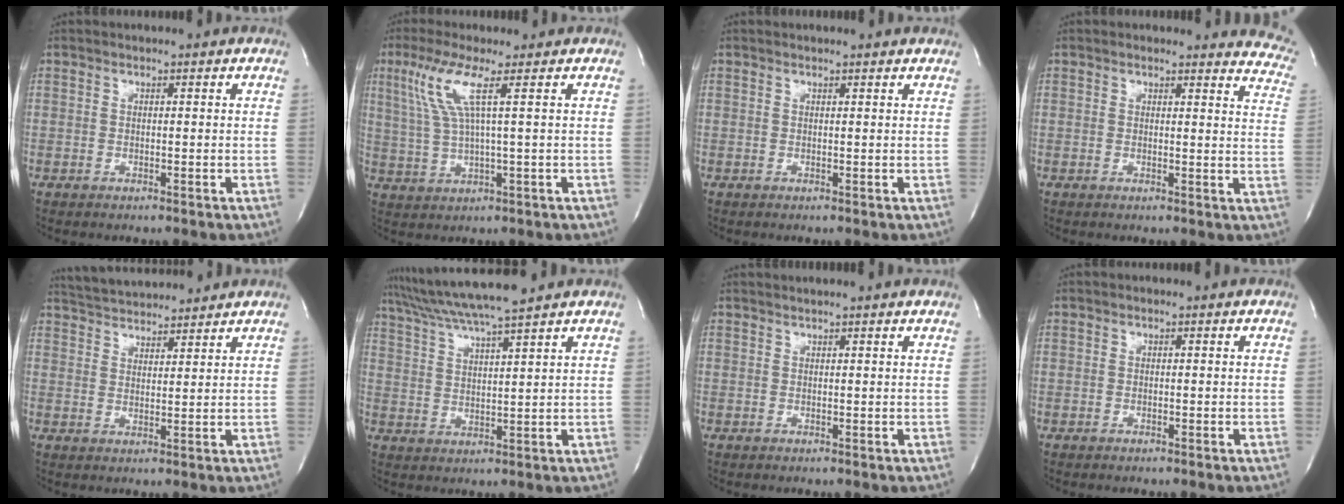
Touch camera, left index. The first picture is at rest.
{"total": 6.4, "force": [2.5, -0.6, 5.9], "torque": [-0.134, -0.001, 0.056]}
{"total": 3.2, "force": [3.0, 0.1, 1.1], "torque": [-0.018, 0.008, 0.027]}
{"total": 11.2, "force": [10.9, 2.3, 1.8], "torque": [0.020, -0.084, 0.070]}
{"total": 8.9, "force": [8.6, 0.9, 2.2], "torque": [-0.047, 0.018, 0.140]}
{"total": 9.2, "force": [8.0, -1.7, 4.1], "torque": [-0.081, 0.011, 0.142]}
{"total": 2.2, "force": [2.0, -0.6, 0.7], "torque": [-0.014, 0.010, 0.029]}
{"total": 0.0}